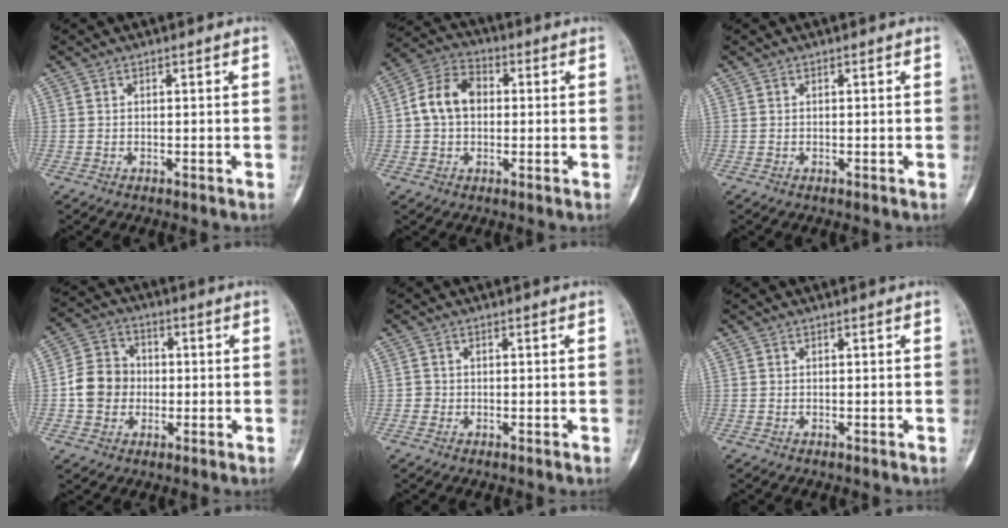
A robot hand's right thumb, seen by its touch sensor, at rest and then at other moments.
{"total": 9.3, "force": [0.6, 6.9, 6.3], "torque": [-0.109, 0.028, 0.003]}
{"total": 0.0}
{"total": 8.9, "force": [-0.9, 7.9, 4.0], "torque": [-0.049, 0.021, -0.024]}
{"total": 1.1, "force": [-0.3, 1.0, 0.1], "torque": [0.006, 0.006, -0.008]}
{"total": 0.0}